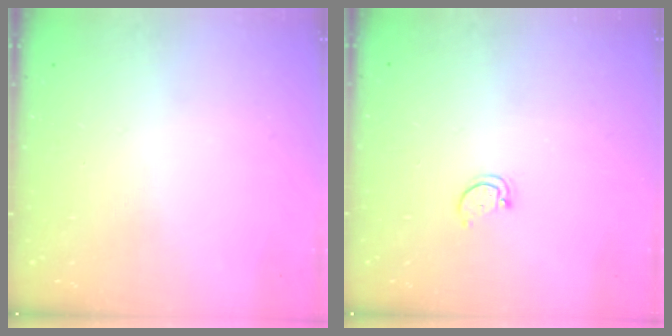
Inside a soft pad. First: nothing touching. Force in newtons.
{"total": 2.6, "press": 2.5, "slide": 0.4}